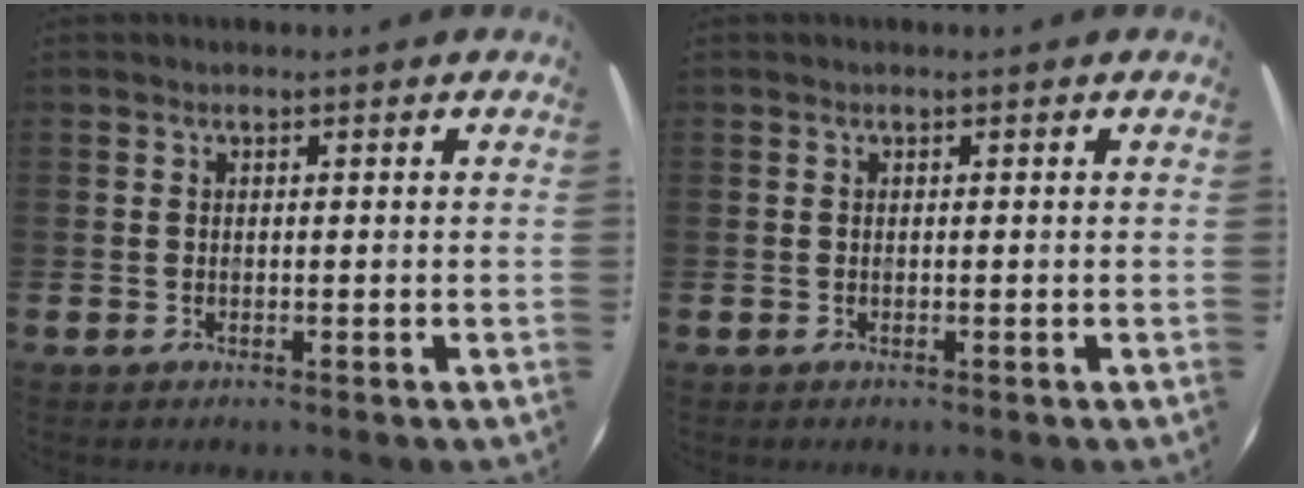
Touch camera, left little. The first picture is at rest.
{"total": 0.0}